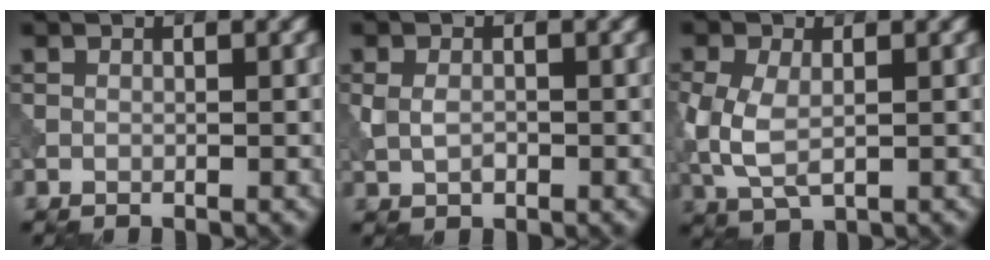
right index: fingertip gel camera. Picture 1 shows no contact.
{"total": 2.0, "force": [-0.1, 1.3, 1.5], "torque": [-0.036, 0.000, -0.002]}
{"total": 4.8, "force": [-0.5, 2.9, 3.8], "torque": [-0.103, -0.007, -0.008]}